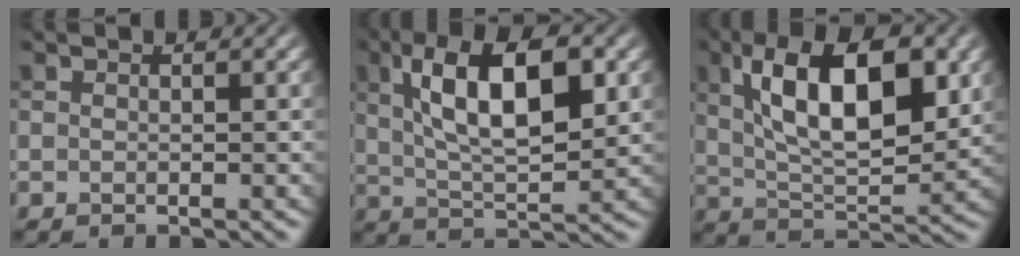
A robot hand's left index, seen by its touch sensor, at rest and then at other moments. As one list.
[{"total": 10.0, "force": [2.8, 3.9, 8.8], "torque": [-0.147, 0.010, 0.044]}, {"total": 11.1, "force": [3.1, 4.7, 9.6], "torque": [-0.151, 0.006, 0.050]}]